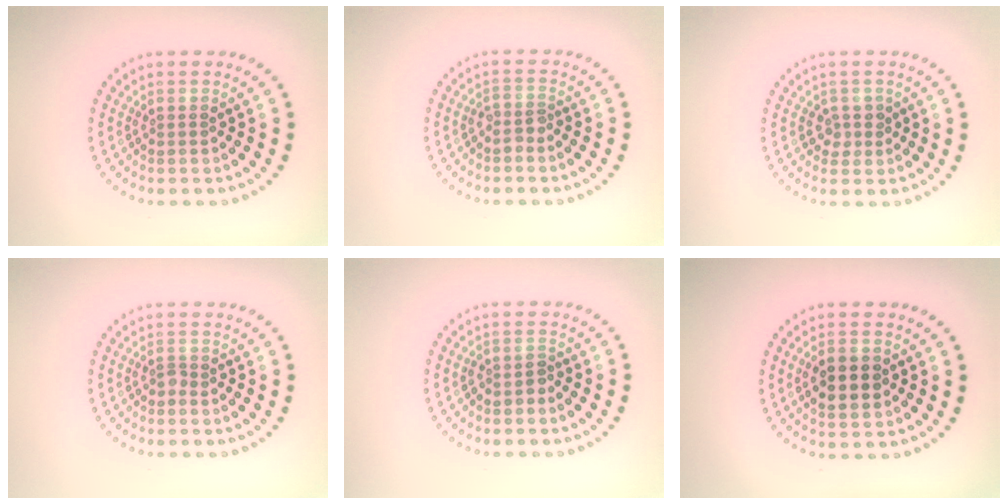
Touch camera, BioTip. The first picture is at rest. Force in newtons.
{"total": 1.3, "press": 1.0, "slide": 0.8}
{"total": 1.4, "press": 1.2, "slide": 0.7}
{"total": 0.8, "press": 0.5, "slide": 0.6}
{"total": 1.2, "press": 1.0, "slide": 0.7}
{"total": 3.5, "press": 3.5, "slide": 0.2}